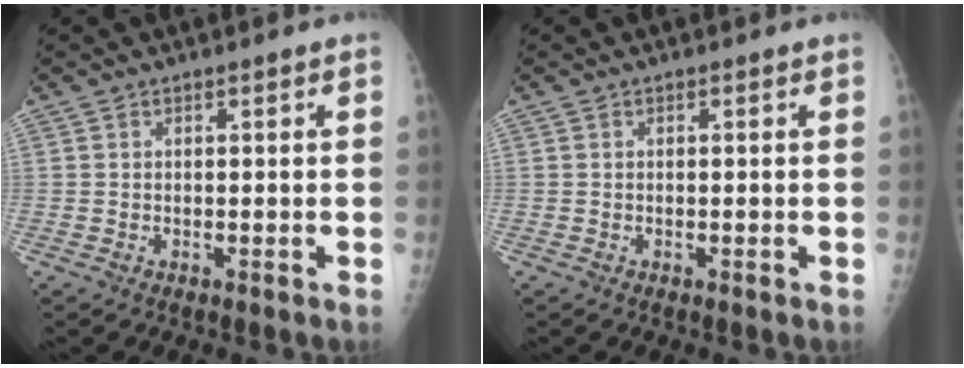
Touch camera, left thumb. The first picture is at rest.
{"total": 0.0}